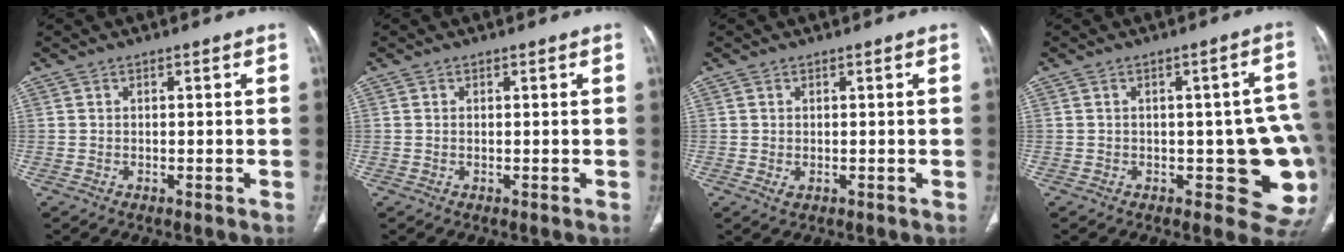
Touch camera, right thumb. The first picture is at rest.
{"total": 0.0}
{"total": 1.0, "force": [-0.2, 0.7, 0.7], "torque": [-0.015, -0.002, 0.002]}
{"total": 11.1, "force": [-2.3, 5.2, 9.6], "torque": [-0.075, 0.008, -0.022]}